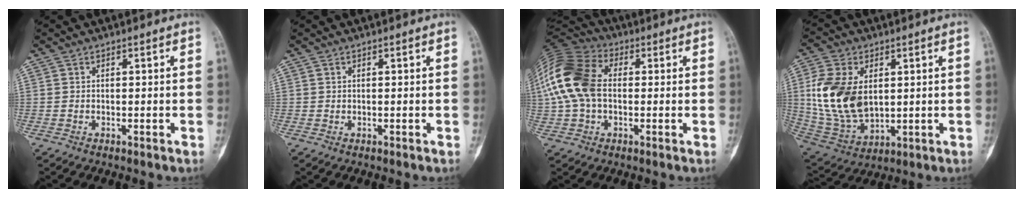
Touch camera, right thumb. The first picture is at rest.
{"total": 0.0}
{"total": 17.1, "force": [1.0, 11.4, 12.7], "torque": [-0.283, 0.030, 0.011]}
{"total": 16.4, "force": [2.3, 10.4, 12.4], "torque": [-0.237, -0.014, 0.058]}